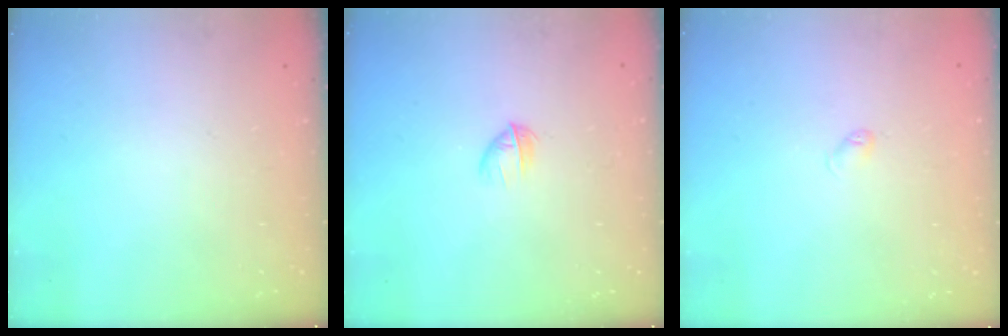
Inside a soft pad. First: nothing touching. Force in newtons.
{"total": 3.3, "press": 3.2, "slide": 1.0}
{"total": 2.6, "press": 2.6, "slide": 0.4}